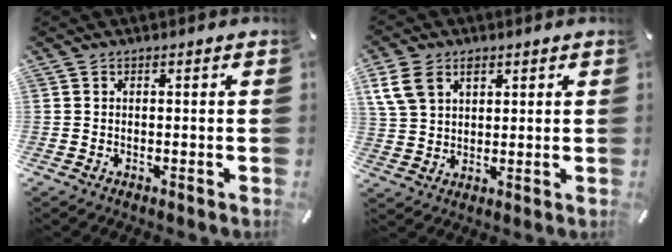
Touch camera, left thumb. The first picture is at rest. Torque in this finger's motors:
{"motor_torque": [0.23, 0.20, 0.18, -0.20, 0.16]}